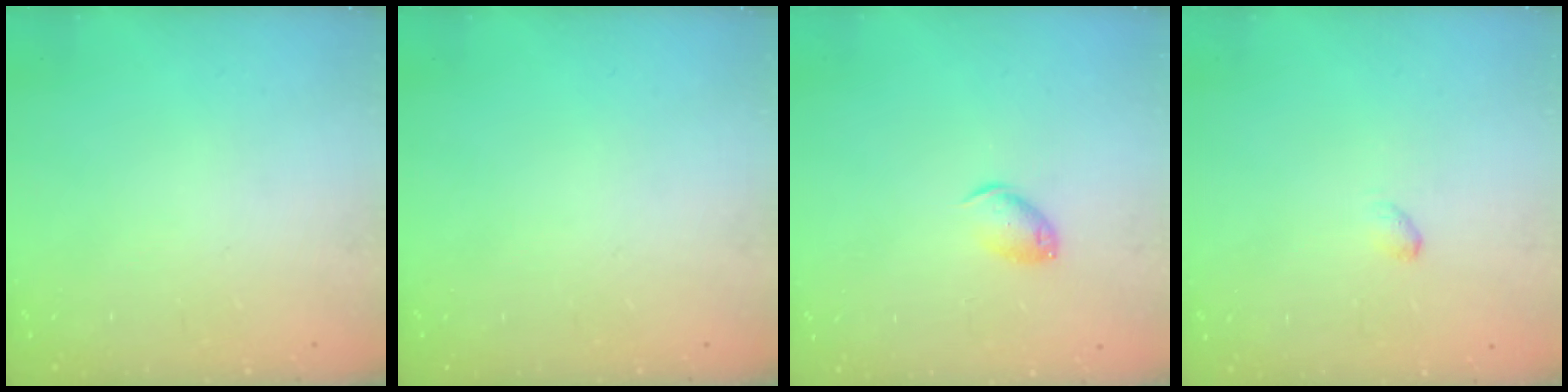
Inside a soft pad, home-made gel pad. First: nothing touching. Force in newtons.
{"total": 0.0}
{"total": 7.2, "press": 7.2, "slide": 1.0}
{"total": 2.8, "press": 2.7, "slide": 0.5}